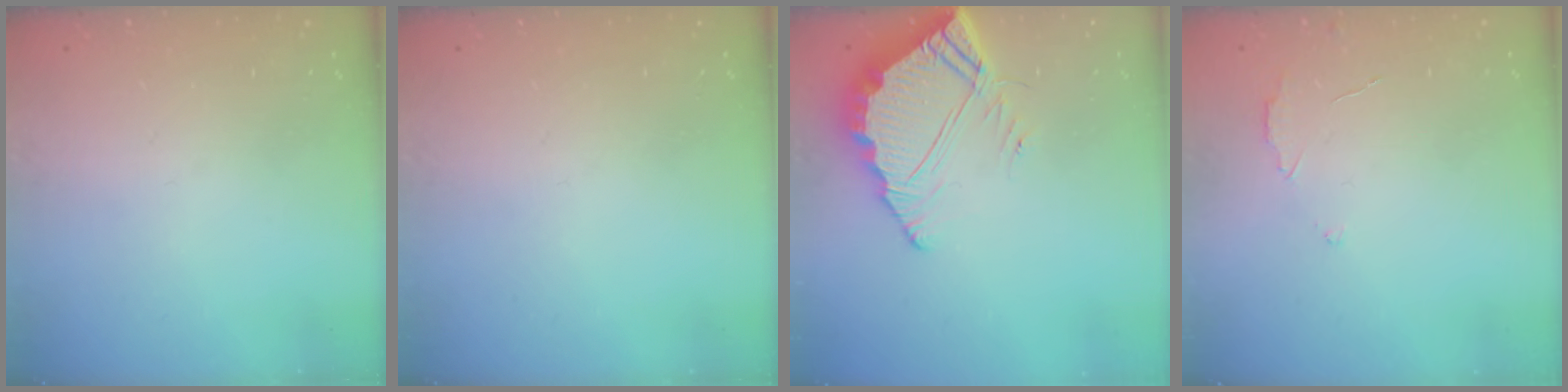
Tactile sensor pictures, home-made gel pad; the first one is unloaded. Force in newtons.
{"total": 0.0}
{"total": 9.2, "press": 9.1, "slide": 0.7}
{"total": 2.6, "press": 2.6, "slide": 0.2}